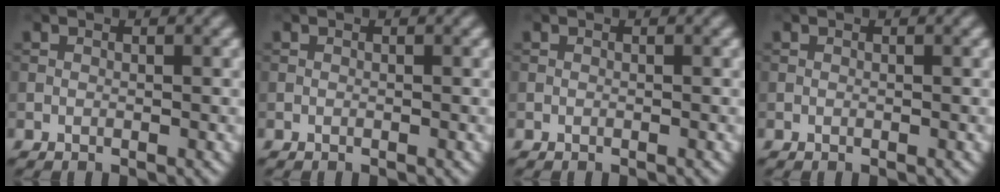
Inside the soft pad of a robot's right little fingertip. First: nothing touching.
{"total": 0.0}
{"total": 0.0}
{"total": 0.0}